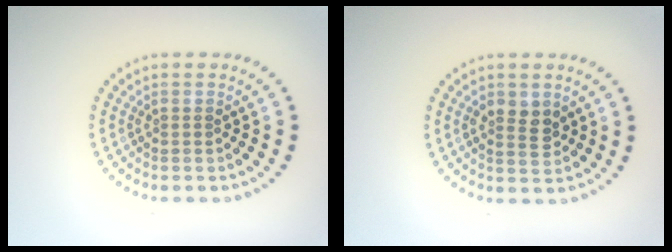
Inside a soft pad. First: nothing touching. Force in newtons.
{"total": 2.2, "press": 2.2, "slide": 0.4}